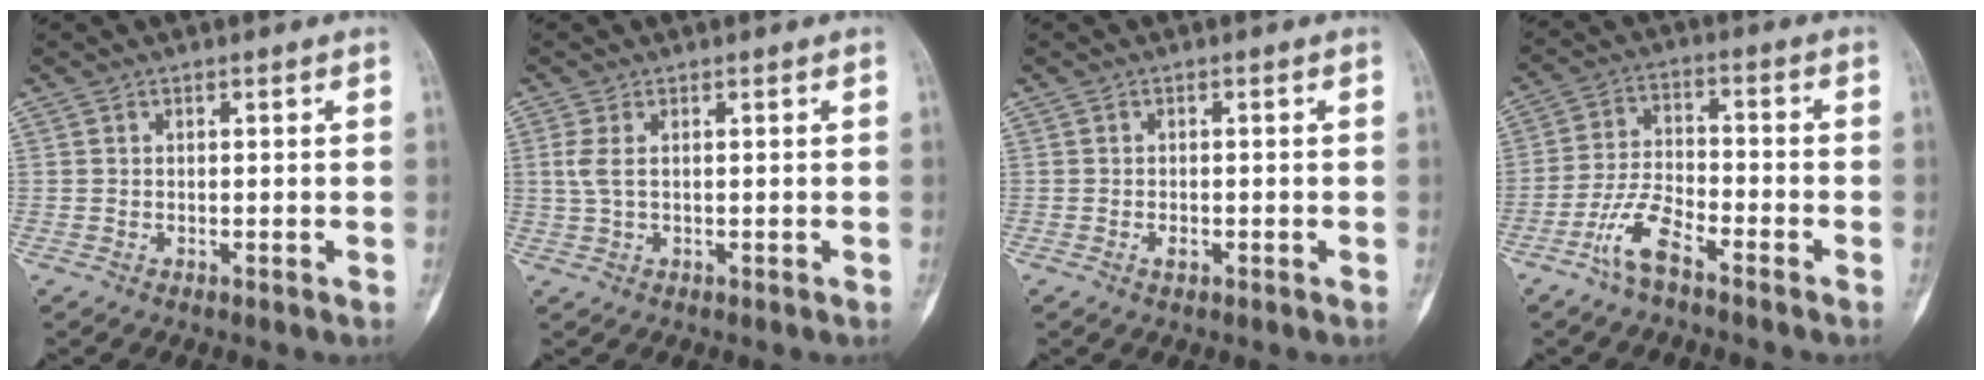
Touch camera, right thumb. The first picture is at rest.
{"total": 2.5, "force": [0.4, 0.8, 2.3], "torque": [-0.068, 0.006, 0.015]}
{"total": 1.2, "force": [-0.6, 0.6, 0.8], "torque": [-0.013, 0.004, -0.009]}
{"total": 7.8, "force": [-5.1, 2.6, 5.3], "torque": [-0.115, 0.029, -0.104]}